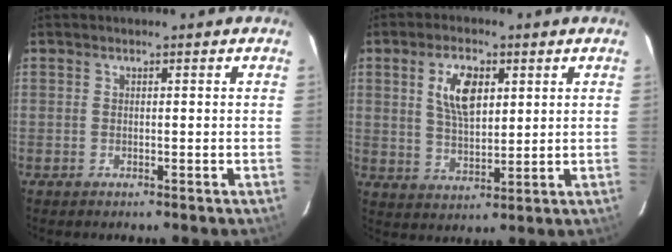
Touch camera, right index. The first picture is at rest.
{"total": 8.4, "force": [2.9, 4.1, 6.7], "torque": [-0.125, 0.008, 0.058]}